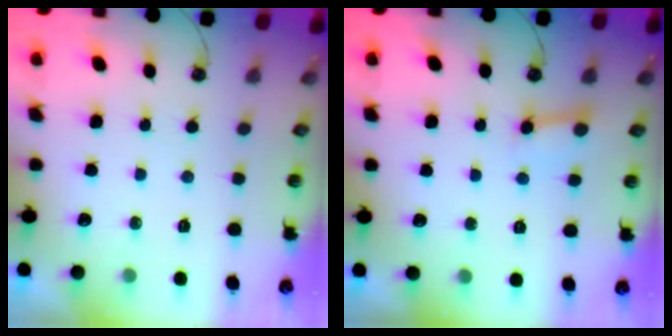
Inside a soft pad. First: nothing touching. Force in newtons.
{"total": 4.7, "press": 4.6, "slide": 0.9}